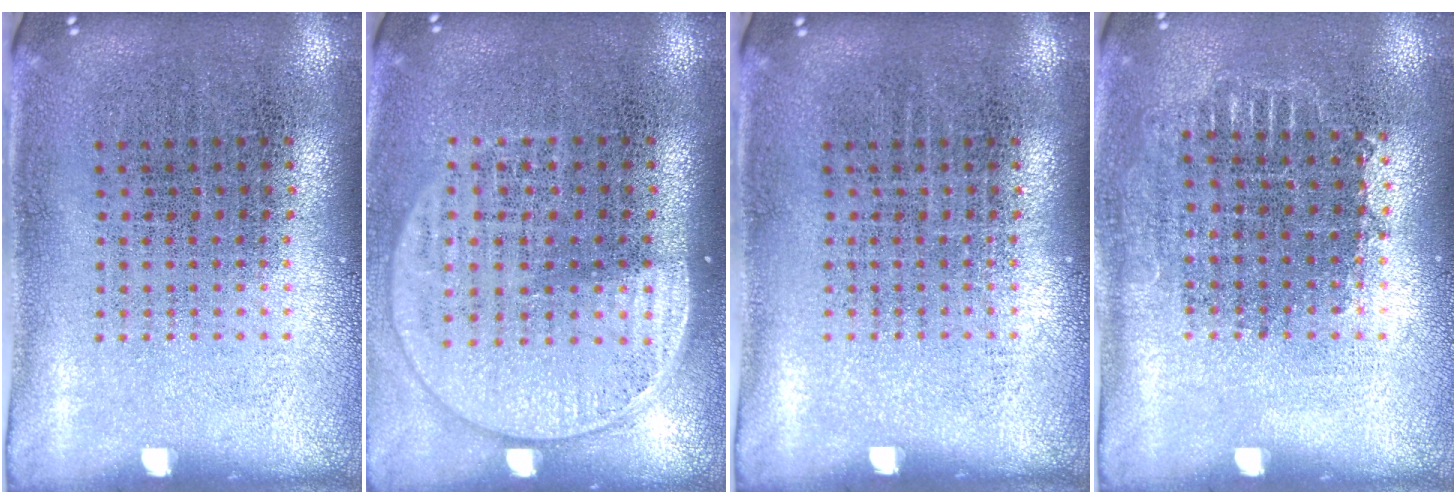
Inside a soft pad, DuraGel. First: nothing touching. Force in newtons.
{"total": 1.5, "press": 1.3, "slide": 0.8}
{"total": 0.0}
{"total": 0.7, "press": 0.7, "slide": 0.3}